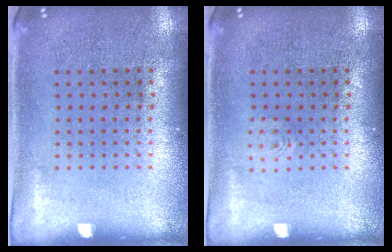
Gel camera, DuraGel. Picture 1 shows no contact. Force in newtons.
{"total": 0.6, "press": 0.6, "slide": 0.1}